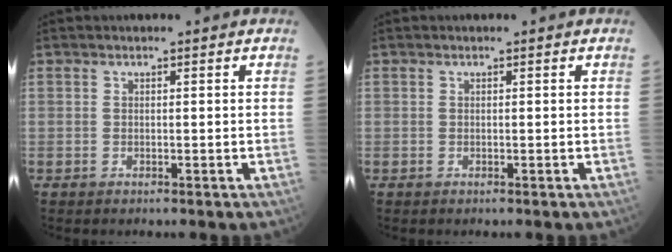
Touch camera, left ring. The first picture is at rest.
{"total": 0.0}